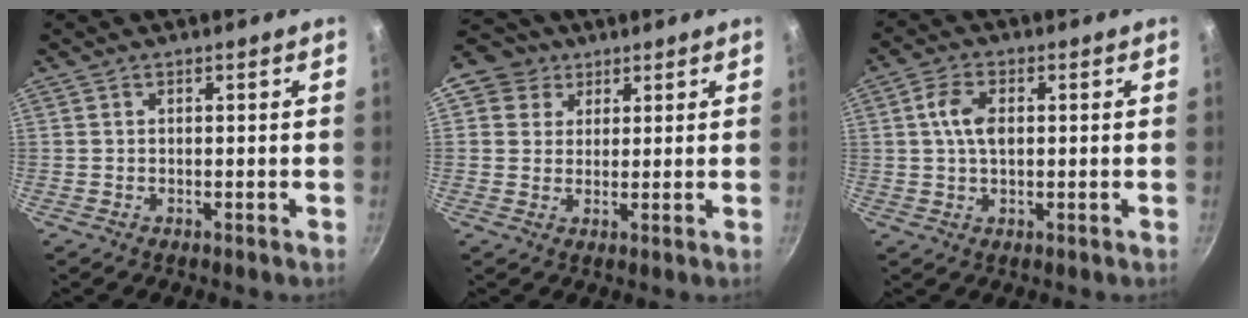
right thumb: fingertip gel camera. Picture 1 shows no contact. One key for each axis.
{"total": 6.8, "fx": 3.2, "fy": 5.8, "fz": 1.5, "tx": 0.003, "ty": 0.004, "tz": 0.041}
{"total": 5.5, "fx": 0.7, "fy": 3.2, "fz": 4.4, "tx": -0.081, "ty": 0.007, "tz": 0.010}